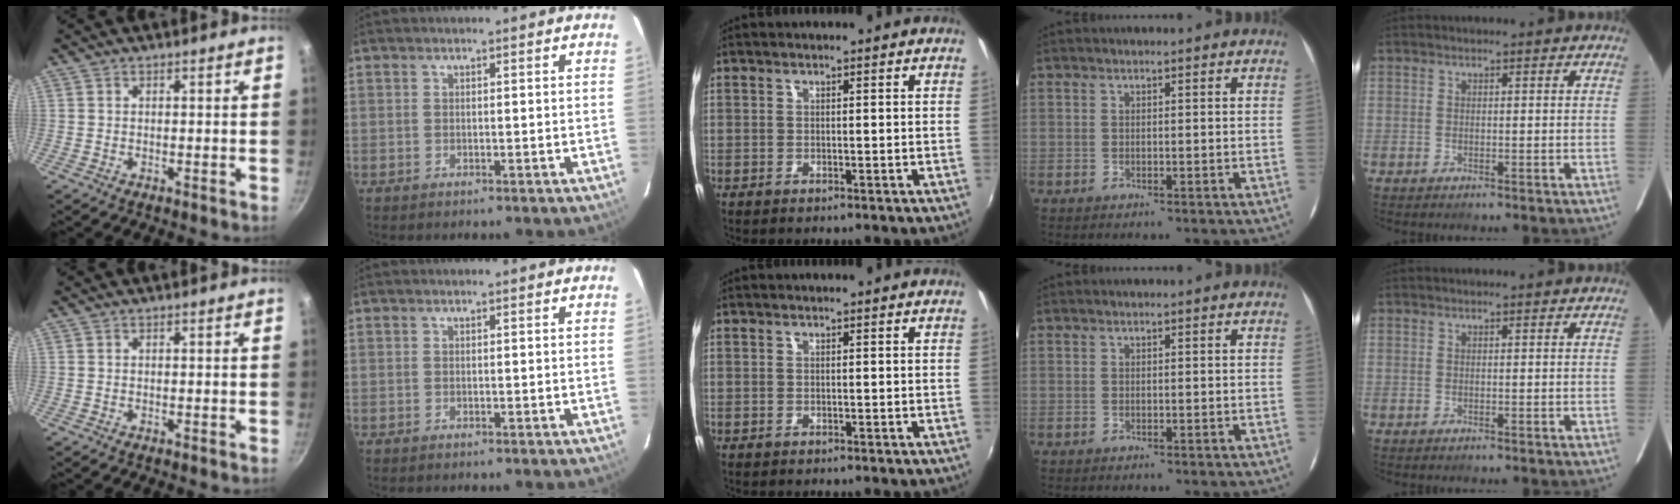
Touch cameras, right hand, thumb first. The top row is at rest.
{}